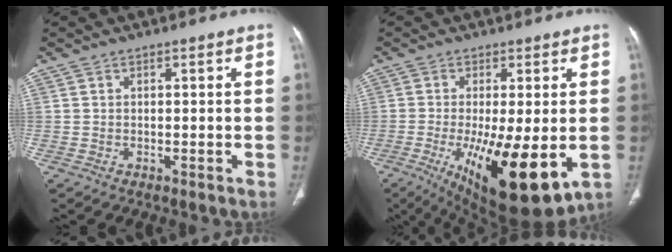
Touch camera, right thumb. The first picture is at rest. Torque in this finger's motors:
{"motor_torque": [3.38, 1.63, 2.14, -0.29, 0.55]}